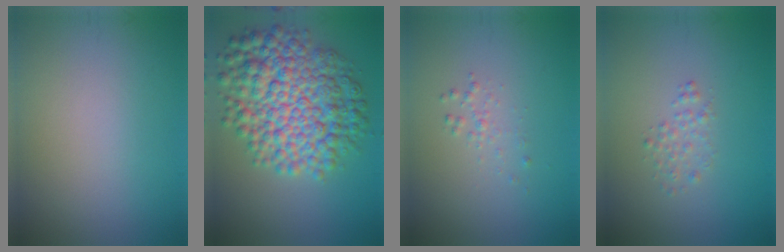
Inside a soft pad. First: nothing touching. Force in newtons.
{"total": 10.2, "press": 10.2, "slide": 0.1}
{"total": 0.9, "press": 0.9, "slide": 0.0}
{"total": 1.2, "press": 1.2, "slide": 0.0}